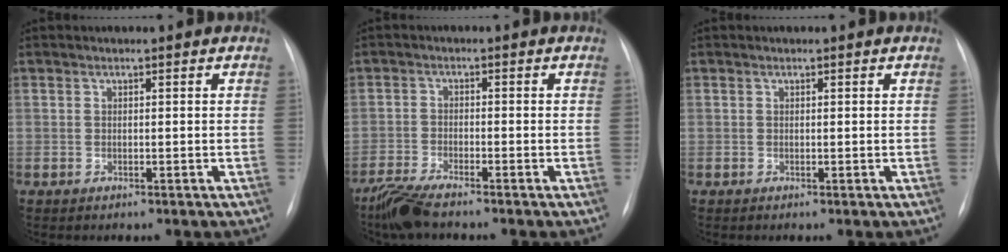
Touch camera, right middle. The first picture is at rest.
{"total": 5.6, "force": [-4.7, 0.5, 3.0], "torque": [-0.065, -0.020, -0.092]}
{"total": 0.0}